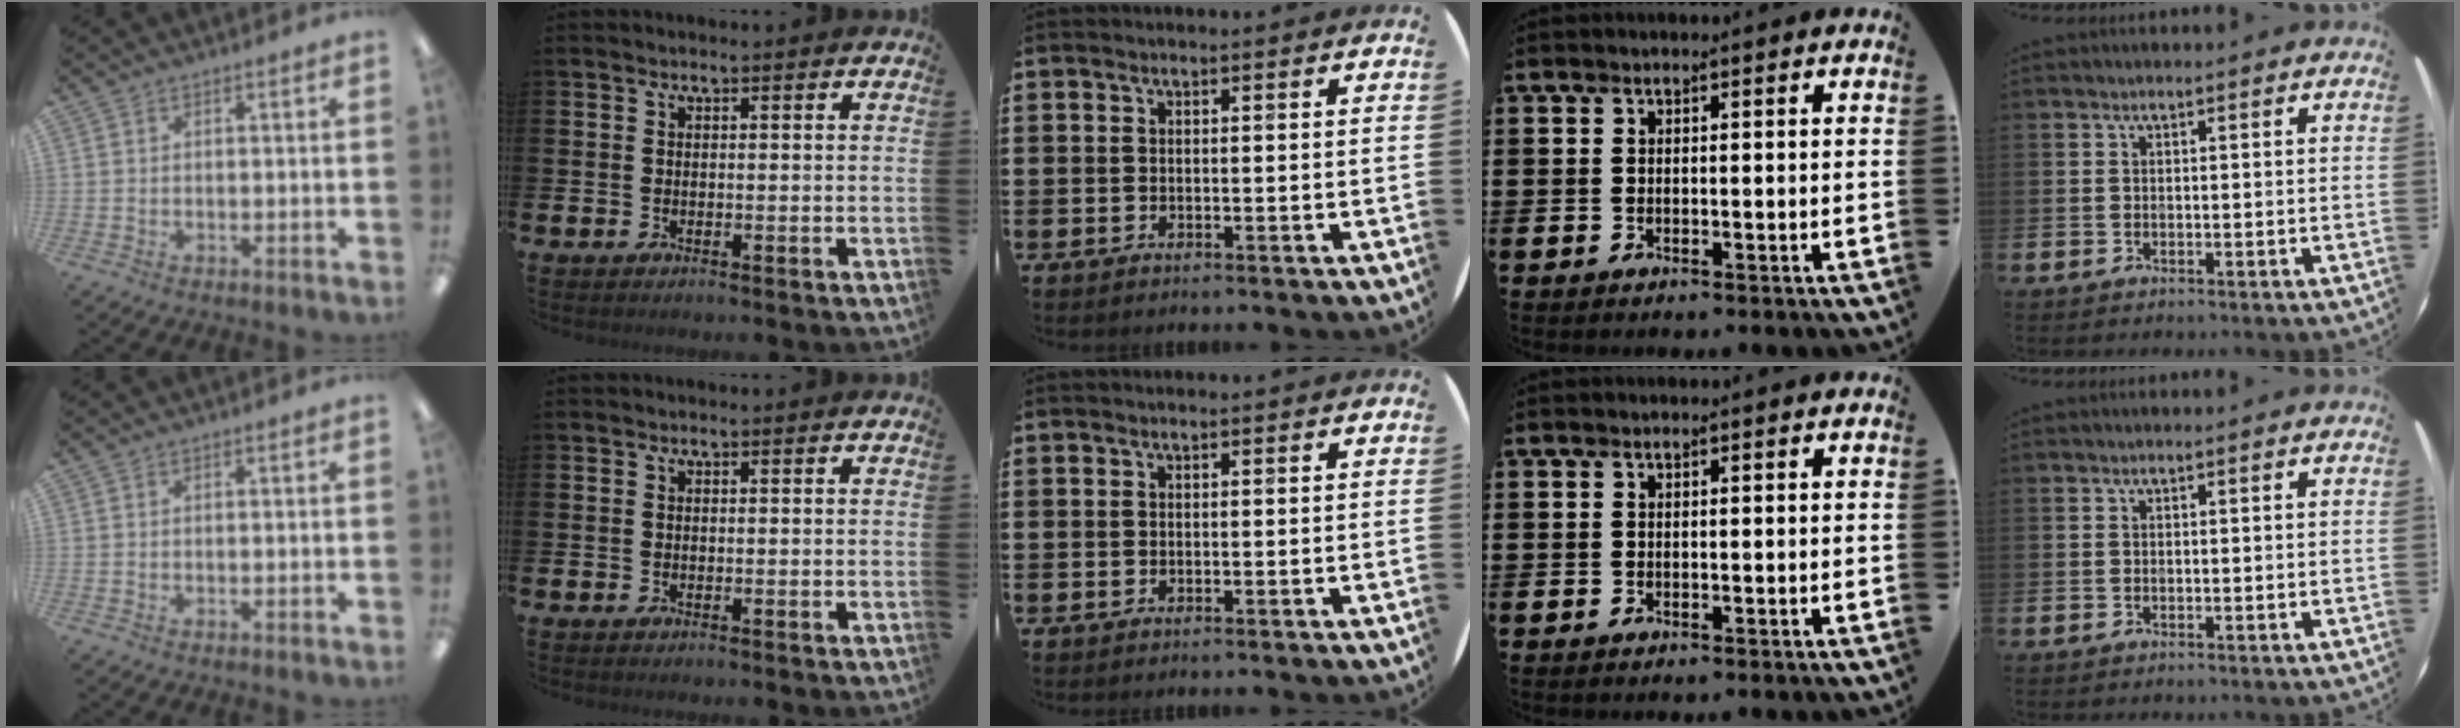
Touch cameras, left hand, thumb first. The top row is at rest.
{}